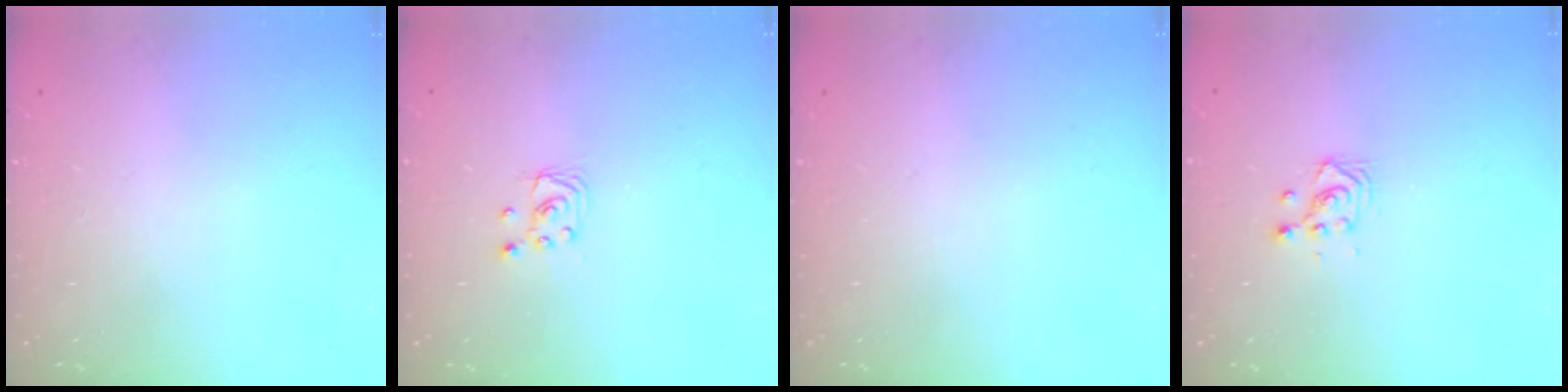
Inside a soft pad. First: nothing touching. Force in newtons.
{"total": 2.0, "press": 2.0, "slide": 0.2}
{"total": 0.0}
{"total": 3.2, "press": 3.2, "slide": 0.2}